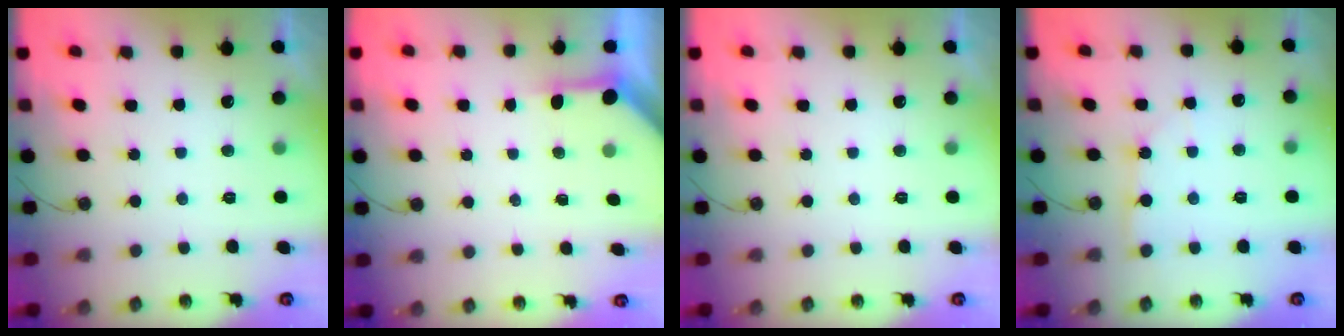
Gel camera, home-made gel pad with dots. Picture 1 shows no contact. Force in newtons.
{"total": 3.4, "press": 3.3, "slide": 0.3}
{"total": 0.0}
{"total": 2.5, "press": 2.5, "slide": 0.3}